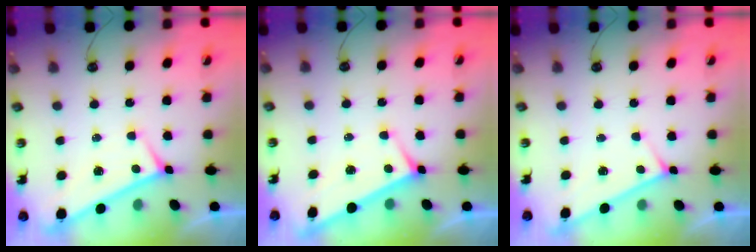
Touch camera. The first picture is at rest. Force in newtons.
{"total": 3.6, "press": 3.5, "slide": 0.5}
{"total": 4.5, "press": 4.5, "slide": 0.2}